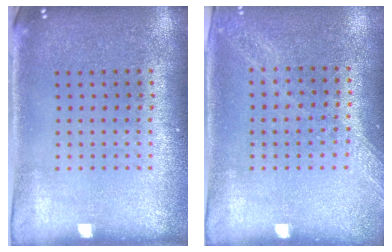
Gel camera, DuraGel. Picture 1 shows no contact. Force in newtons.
{"total": 1.2, "press": 1.2, "slide": 0.2}